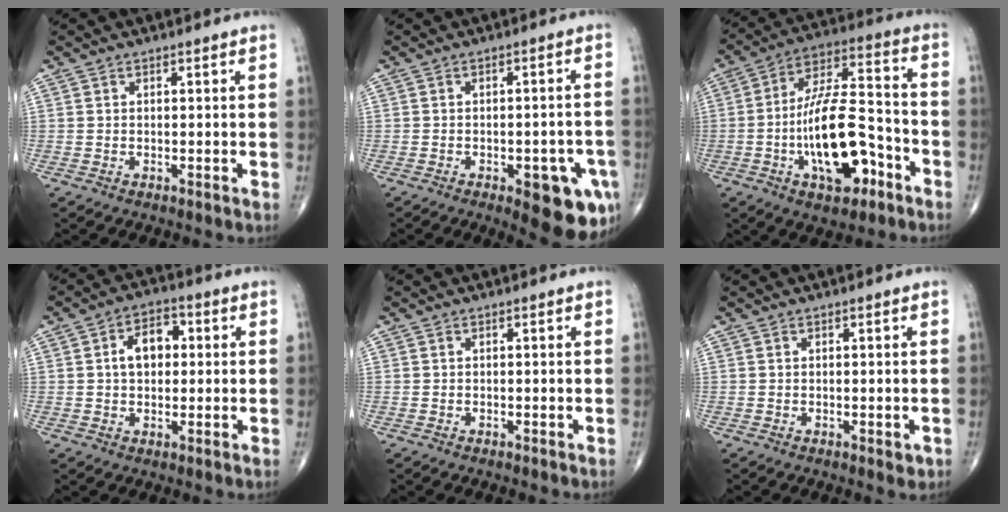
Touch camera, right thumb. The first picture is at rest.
{"total": 12.2, "force": [-5.2, 4.8, 9.9], "torque": [-0.089, 0.016, -0.054]}
{"total": 20.2, "force": [-6.6, 8.3, 17.2], "torque": [-0.304, 0.043, -0.110]}
{"total": 7.3, "force": [1.0, 4.9, 5.3], "torque": [-0.070, 0.017, 0.009]}
{"total": 0.0}
{"total": 1.3, "force": [-0.3, 0.7, 1.0], "torque": [-0.007, -0.002, -0.002]}